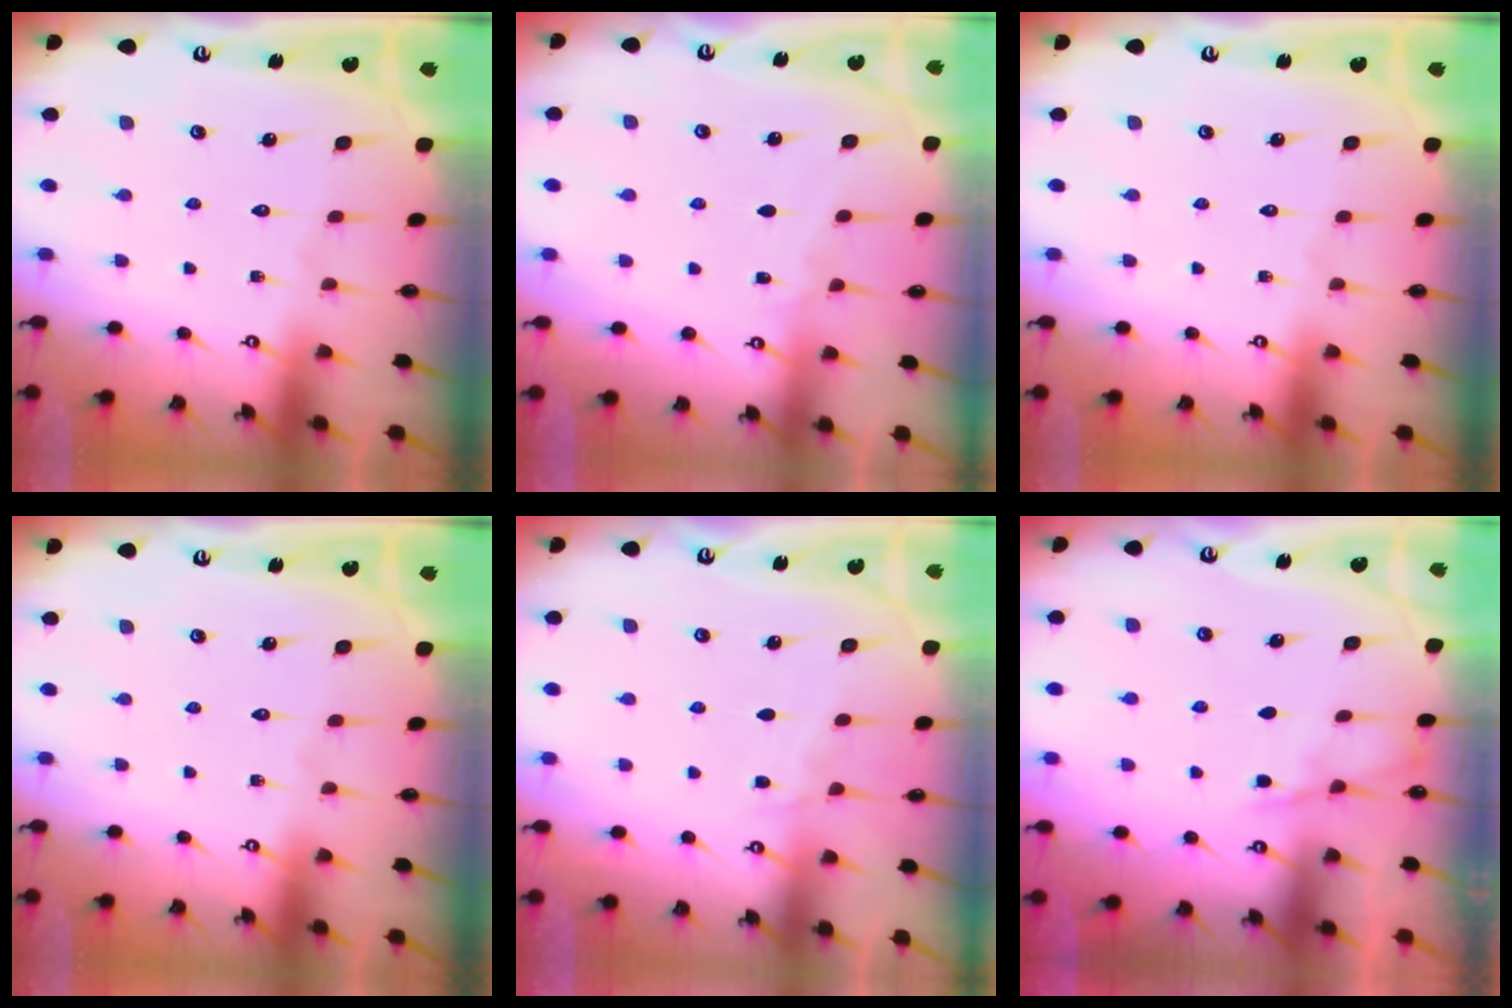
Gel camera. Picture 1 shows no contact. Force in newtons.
{"total": 2.8, "press": 2.8, "slide": 0.3}
{"total": 0.0}
{"total": 0.0}
{"total": 5.1, "press": 5.1, "slide": 0.5}
{"total": 4.0, "press": 4.0, "slide": 0.4}